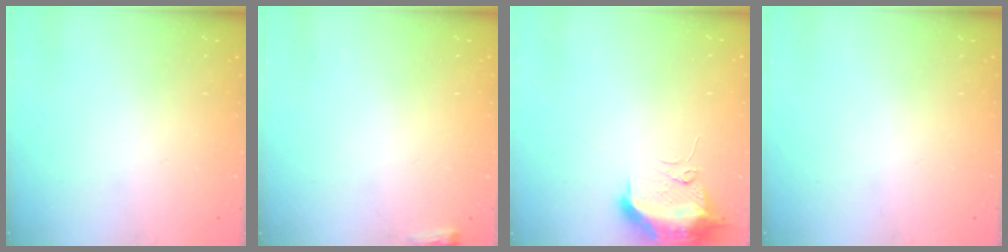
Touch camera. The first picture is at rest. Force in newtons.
{"total": 3.5, "press": 3.4, "slide": 0.8}
{"total": 11.0, "press": 10.9, "slide": 1.3}
{"total": 0.0}